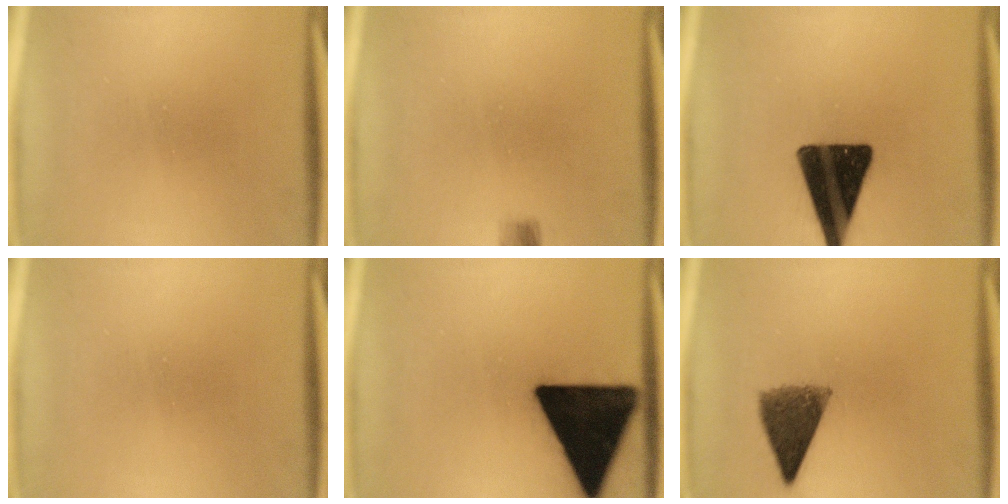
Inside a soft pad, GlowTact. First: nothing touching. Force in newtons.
{"total": 1.6}
{"total": 15.5}
{"total": 0.0}
{"total": 22.0}
{"total": 7.4}